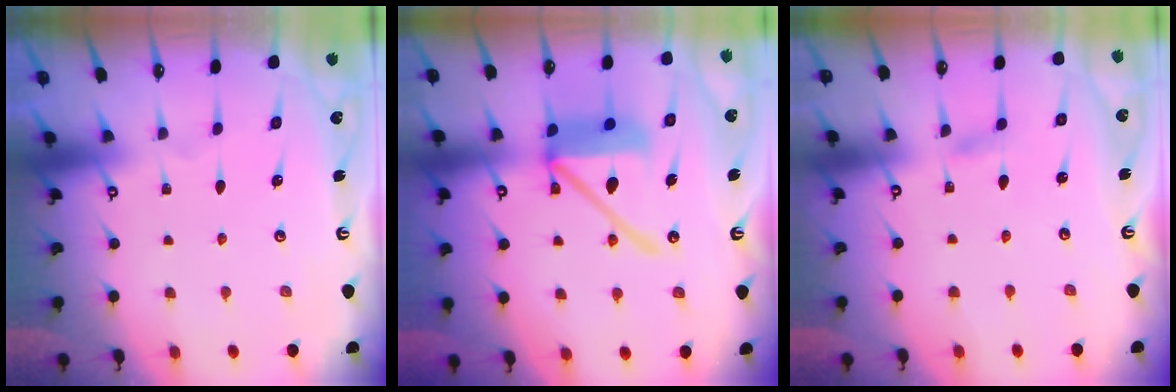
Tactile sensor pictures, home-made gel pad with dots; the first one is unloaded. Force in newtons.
{"total": 14.7, "press": 14.6, "slide": 2.0}
{"total": 3.0, "press": 3.0, "slide": 0.3}